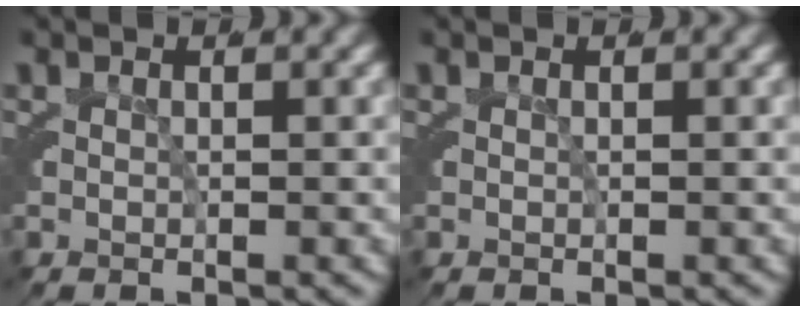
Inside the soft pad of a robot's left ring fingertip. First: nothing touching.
{"total": 0.0}